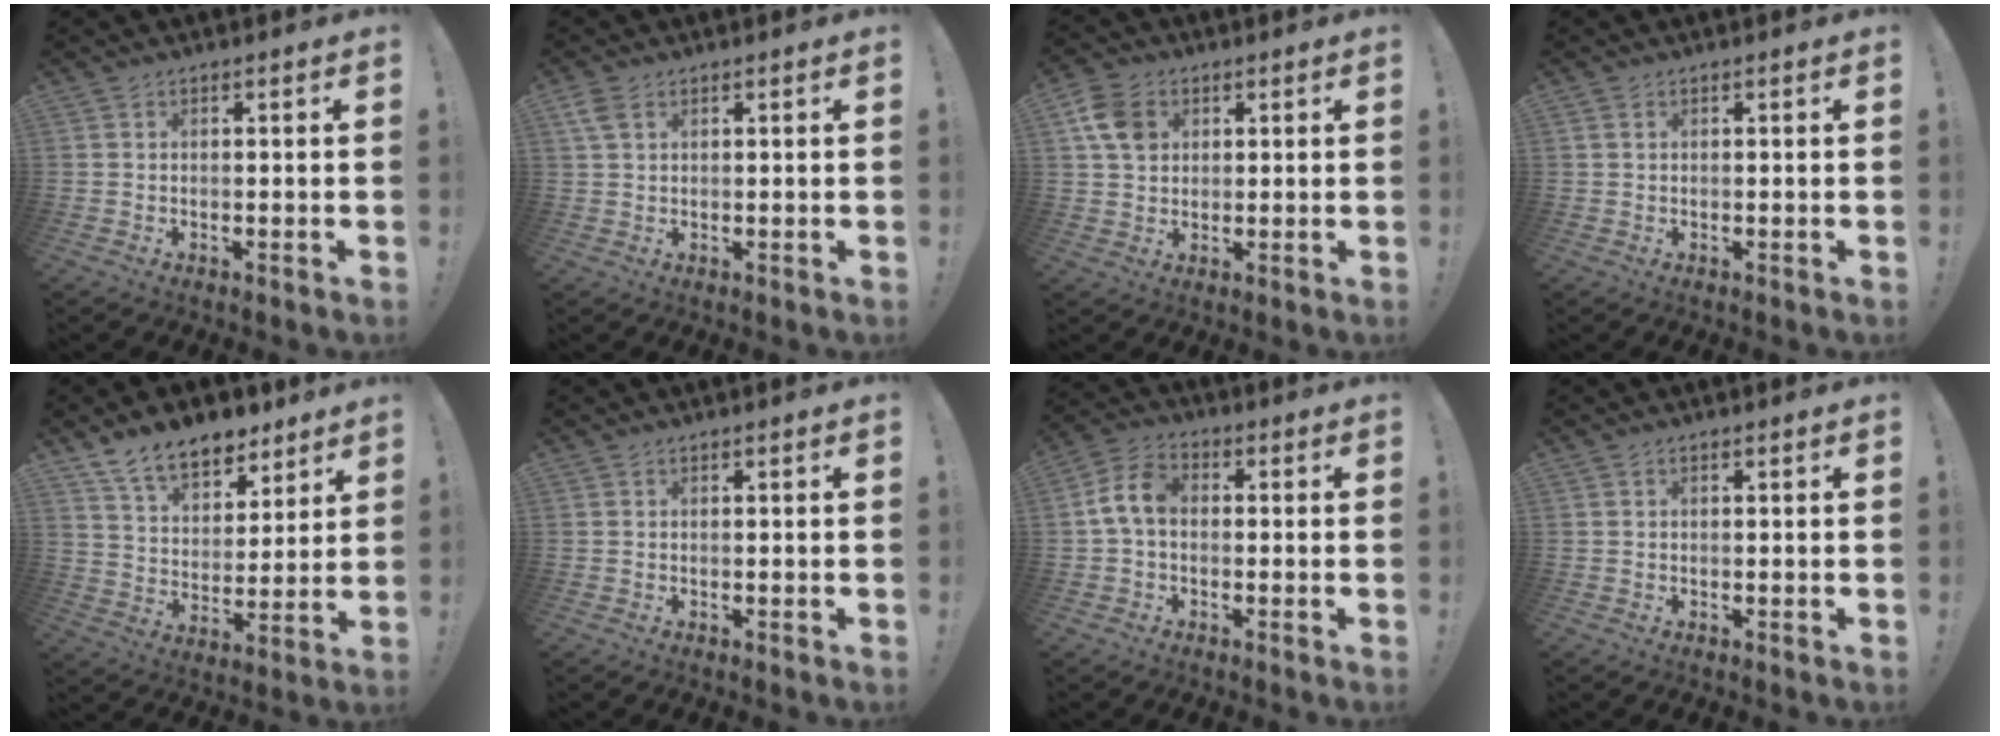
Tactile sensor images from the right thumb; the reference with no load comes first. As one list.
[{"total": 3.8, "force": [1.9, 2.1, 2.5], "torque": [-0.050, 0.002, 0.037]}, {"total": 8.7, "force": [3.1, 6.9, 4.3], "torque": [-0.075, -0.001, 0.063]}, {"total": 0.9, "force": [0.4, 0.6, 0.5], "torque": [-0.018, 0.004, 0.009]}, {"total": 13.6, "force": [10.3, 7.3, 5.2], "torque": [-0.092, -0.065, 0.192]}, {"total": 0.0}, {"total": 8.2, "force": [-0.1, 5.3, 6.3], "torque": [-0.132, 0.016, 0.003]}, {"total": 0.0}]